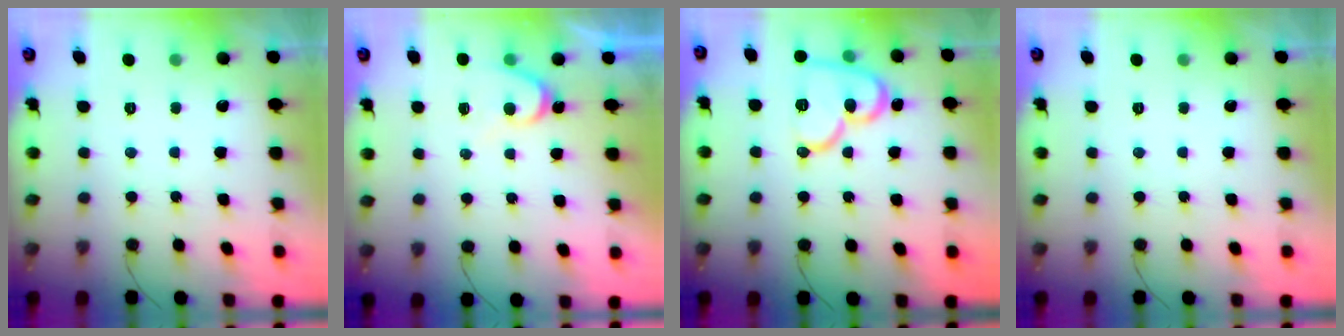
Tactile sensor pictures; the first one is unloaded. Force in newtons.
{"total": 5.8, "press": 5.8, "slide": 0.4}
{"total": 15.7, "press": 15.6, "slide": 1.6}
{"total": 0.0}